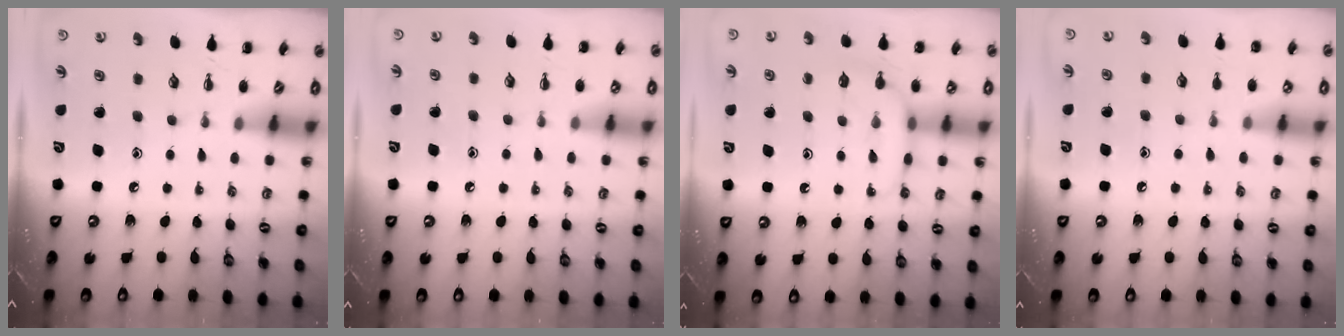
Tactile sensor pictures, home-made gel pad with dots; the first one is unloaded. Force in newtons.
{"total": 6.8, "press": 6.6, "slide": 1.8}
{"total": 8.3, "press": 8.3, "slide": 0.7}
{"total": 5.9, "press": 5.6, "slide": 1.7}